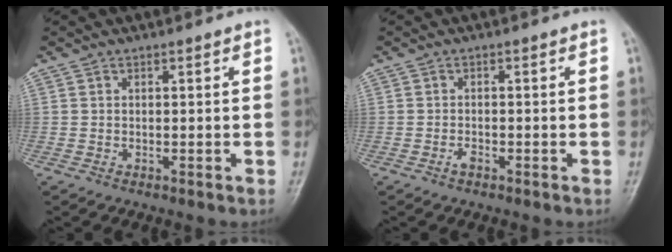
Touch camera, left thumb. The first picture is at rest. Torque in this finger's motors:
{"motor_torque": [-0.01, 0.01, 0.06, 0.06, 0.00]}